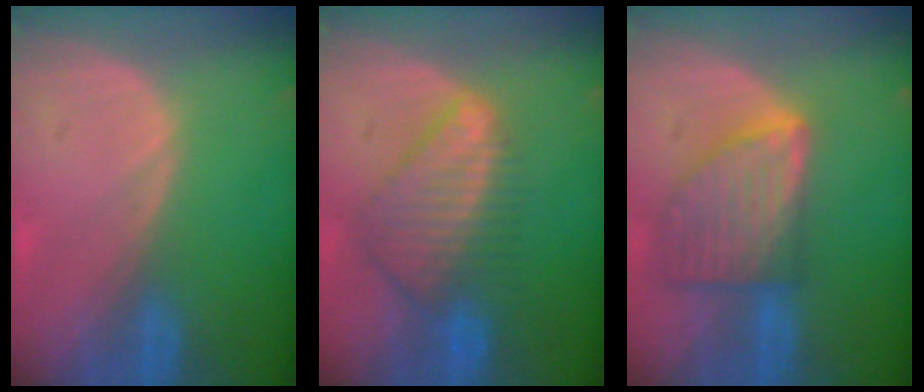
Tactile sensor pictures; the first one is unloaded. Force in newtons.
{"total": 8.4, "press": 7.3, "slide": 4.1}
{"total": 8.3, "press": 7.5, "slide": 3.6}